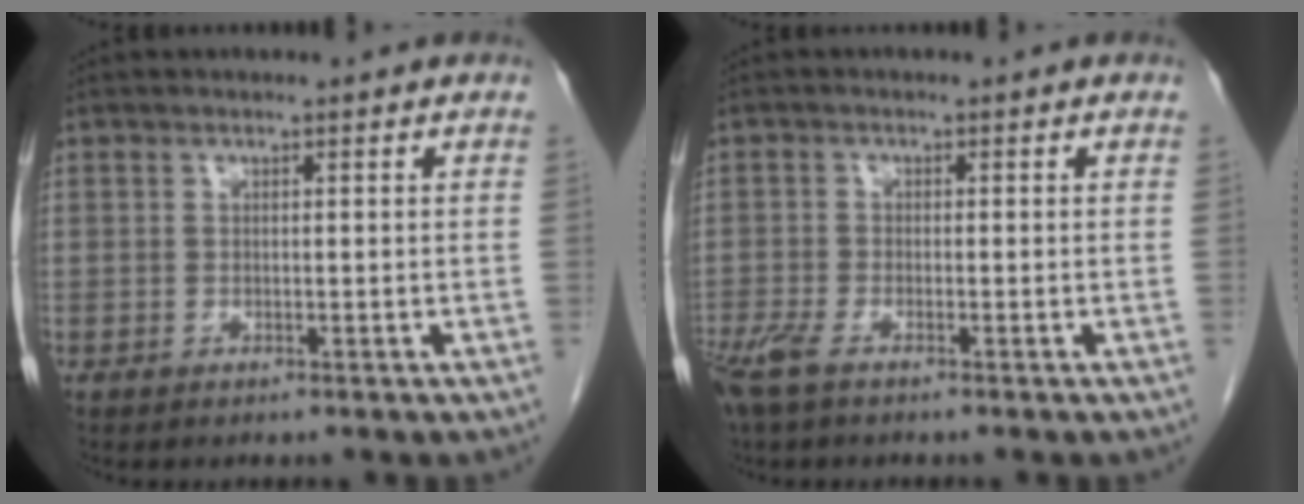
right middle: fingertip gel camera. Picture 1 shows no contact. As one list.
[{"total": 4.4, "force": [-3.1, 1.0, 2.9], "torque": [-0.068, -0.012, -0.061]}]